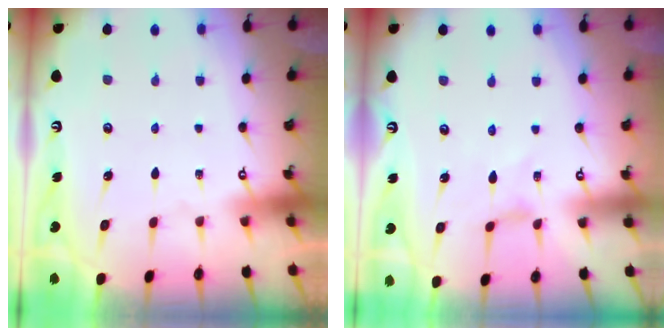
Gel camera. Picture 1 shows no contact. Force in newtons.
{"total": 0.0}